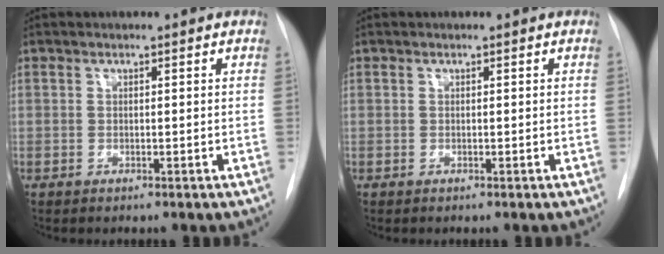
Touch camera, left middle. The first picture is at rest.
{"total": 0.0}